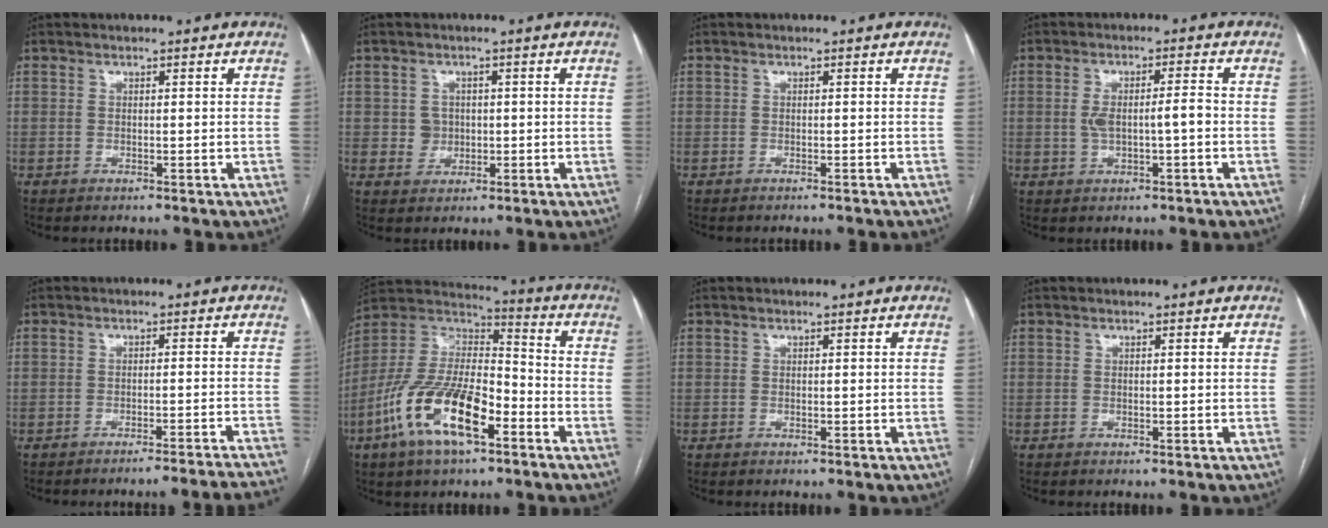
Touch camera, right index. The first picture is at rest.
{"total": 2.7, "force": [-0.1, 2.6, 0.7], "torque": [-0.006, 0.004, 0.004]}
{"total": 1.0, "force": [-0.9, 0.0, 0.3], "torque": [-0.005, 0.000, -0.012]}
{"total": 5.0, "force": [-0.6, 1.2, 4.8], "torque": [-0.096, 0.015, -0.004]}
{"total": 11.4, "force": [-10.8, -2.6, 2.4], "torque": [0.004, -0.012, -0.131]}
{"total": 17.5, "force": [-8.0, 6.2, 14.3], "torque": [-0.296, 0.002, -0.146]}
{"total": 0.0}
{"total": 0.0}